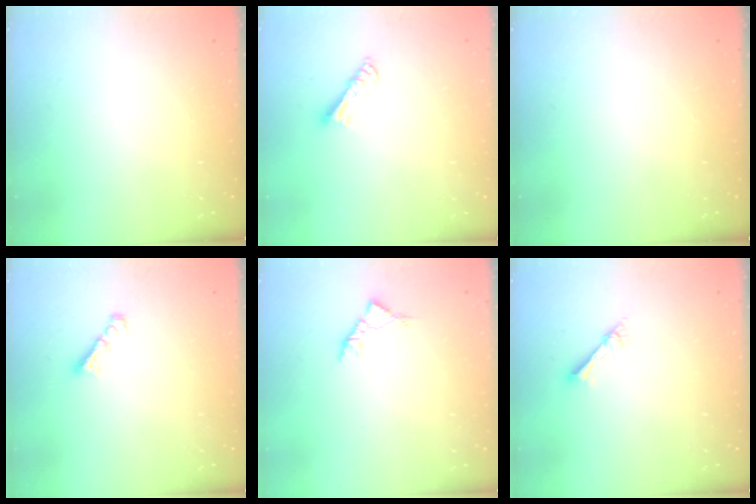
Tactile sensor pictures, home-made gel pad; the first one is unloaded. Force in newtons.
{"total": 5.4, "press": 5.4, "slide": 0.2}
{"total": 0.0}
{"total": 1.7, "press": 1.6, "slide": 0.5}
{"total": 2.8, "press": 2.6, "slide": 0.8}
{"total": 2.1, "press": 2.1, "slide": 0.2}